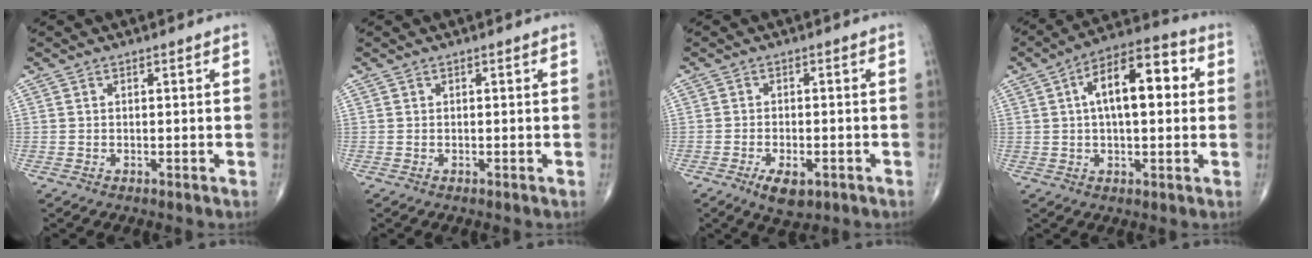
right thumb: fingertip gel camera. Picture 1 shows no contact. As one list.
[{"total": 0.0}, {"total": 5.1, "force": [-2.5, 2.3, 3.8], "torque": [-0.060, 0.002, -0.036]}, {"total": 14.3, "force": [2.7, 6.5, 12.4], "torque": [-0.181, 0.028, 0.035]}]